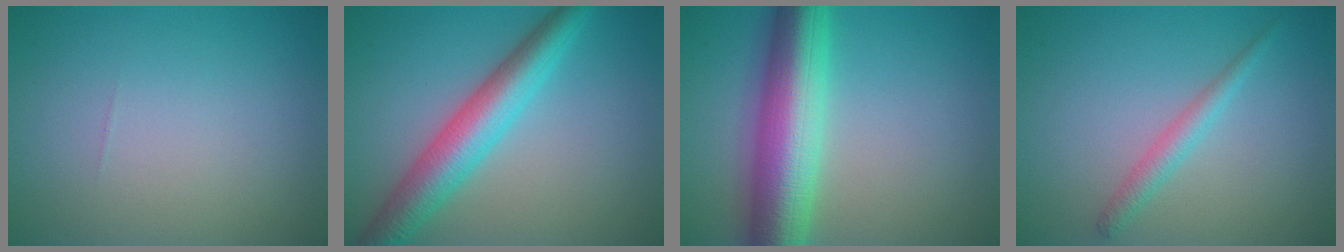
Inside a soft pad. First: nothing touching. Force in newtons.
{"total": 6.3, "press": 6.3, "slide": 0.1}
{"total": 9.8, "press": 9.8, "slide": 0.0}
{"total": 1.9, "press": 1.9, "slide": 0.1}